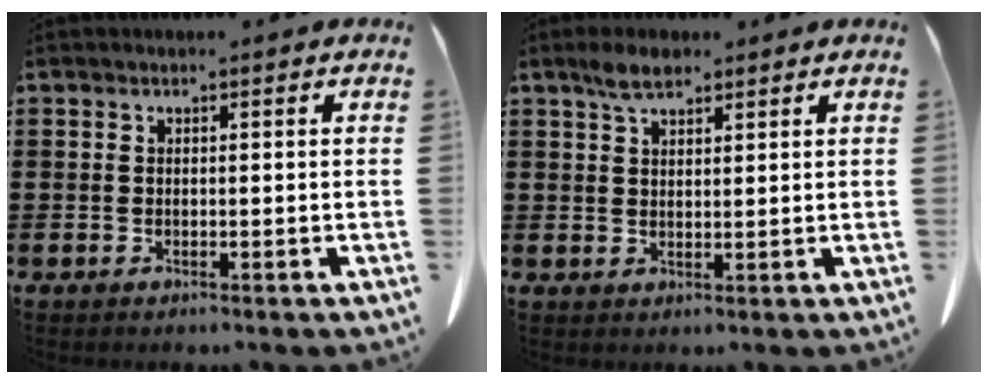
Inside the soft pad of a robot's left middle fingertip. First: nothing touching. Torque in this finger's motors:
{"motor_torque": [0.60, 0.60, -0.09, -0.05]}